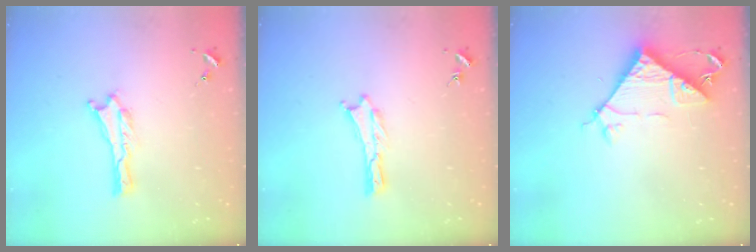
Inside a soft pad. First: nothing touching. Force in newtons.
{"total": 0.0}
{"total": 7.7, "press": 7.7, "slide": 0.8}